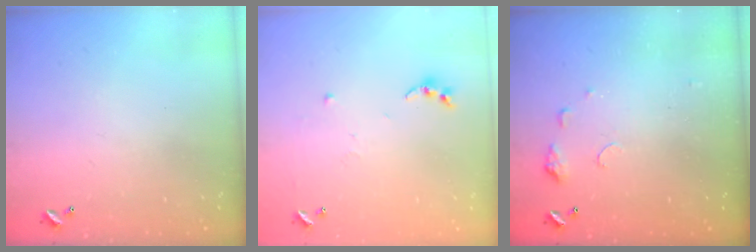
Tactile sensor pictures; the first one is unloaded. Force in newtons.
{"total": 4.8, "press": 4.7, "slide": 0.5}
{"total": 5.6, "press": 5.6, "slide": 0.7}